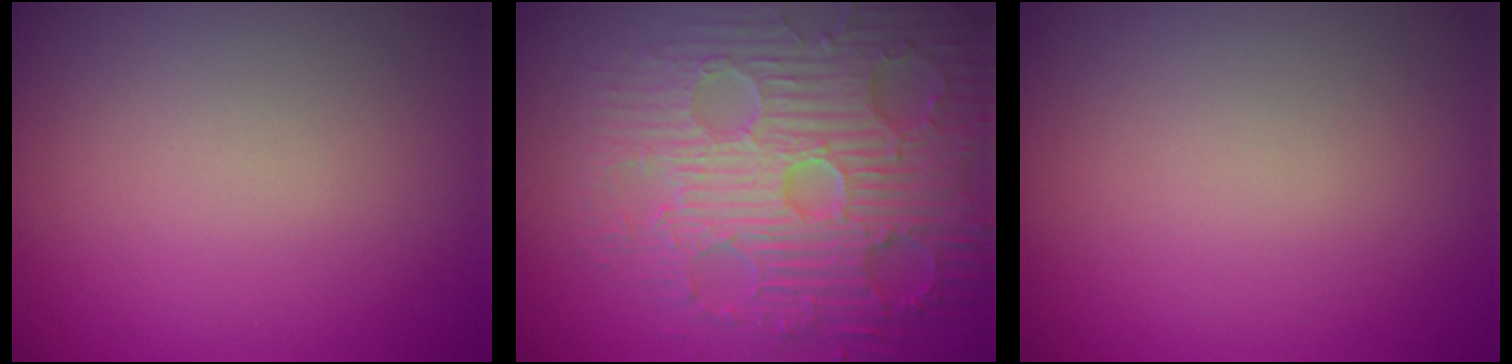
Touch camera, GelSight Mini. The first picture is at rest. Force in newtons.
{"total": 8.0, "press": 6.4, "slide": 4.8}
{"total": 0.0}